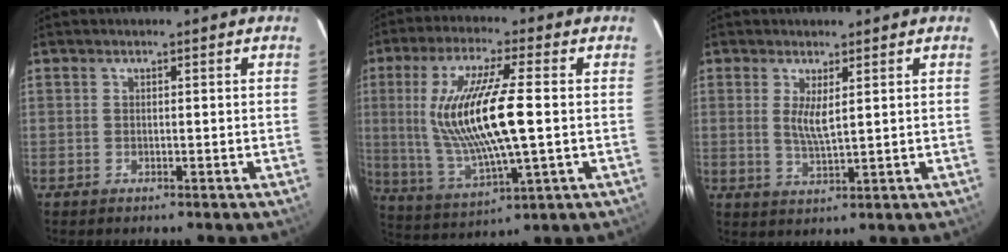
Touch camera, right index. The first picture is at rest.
{"total": 17.1, "force": [0.8, 3.3, 16.8], "torque": [-0.324, -0.012, 0.028]}
{"total": 4.0, "force": [1.2, 0.8, 3.7], "torque": [-0.071, -0.010, 0.022]}